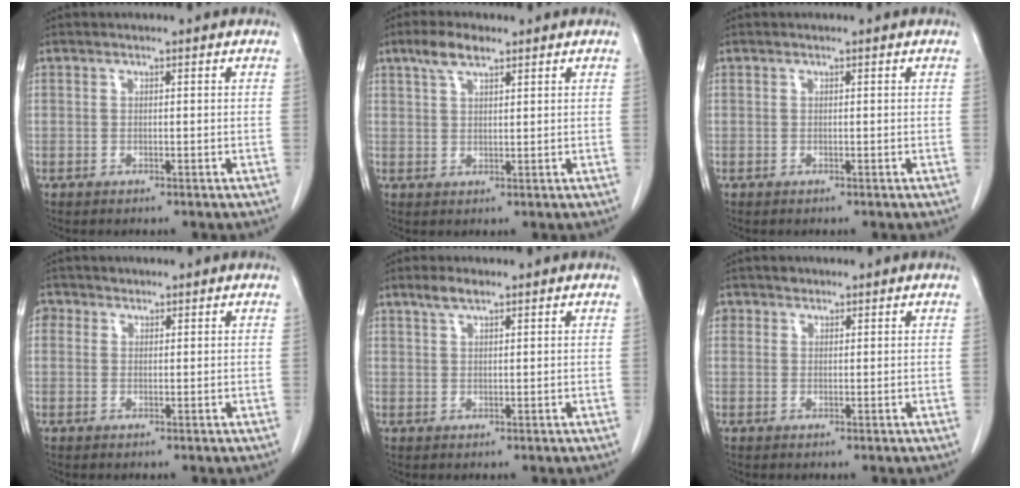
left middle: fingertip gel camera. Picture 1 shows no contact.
{"total": 4.3, "force": [3.0, 1.3, 2.9], "torque": [-0.064, 0.010, 0.059]}
{"total": 0.0}
{"total": 2.0, "force": [1.0, 1.7, 0.3], "torque": [0.001, 0.006, 0.014]}
{"total": 2.4, "force": [1.8, 0.6, 1.5], "torque": [-0.035, 0.006, 0.036]}
{"total": 1.6, "force": [1.0, 1.3, 0.2], "torque": [0.001, 0.004, 0.014]}